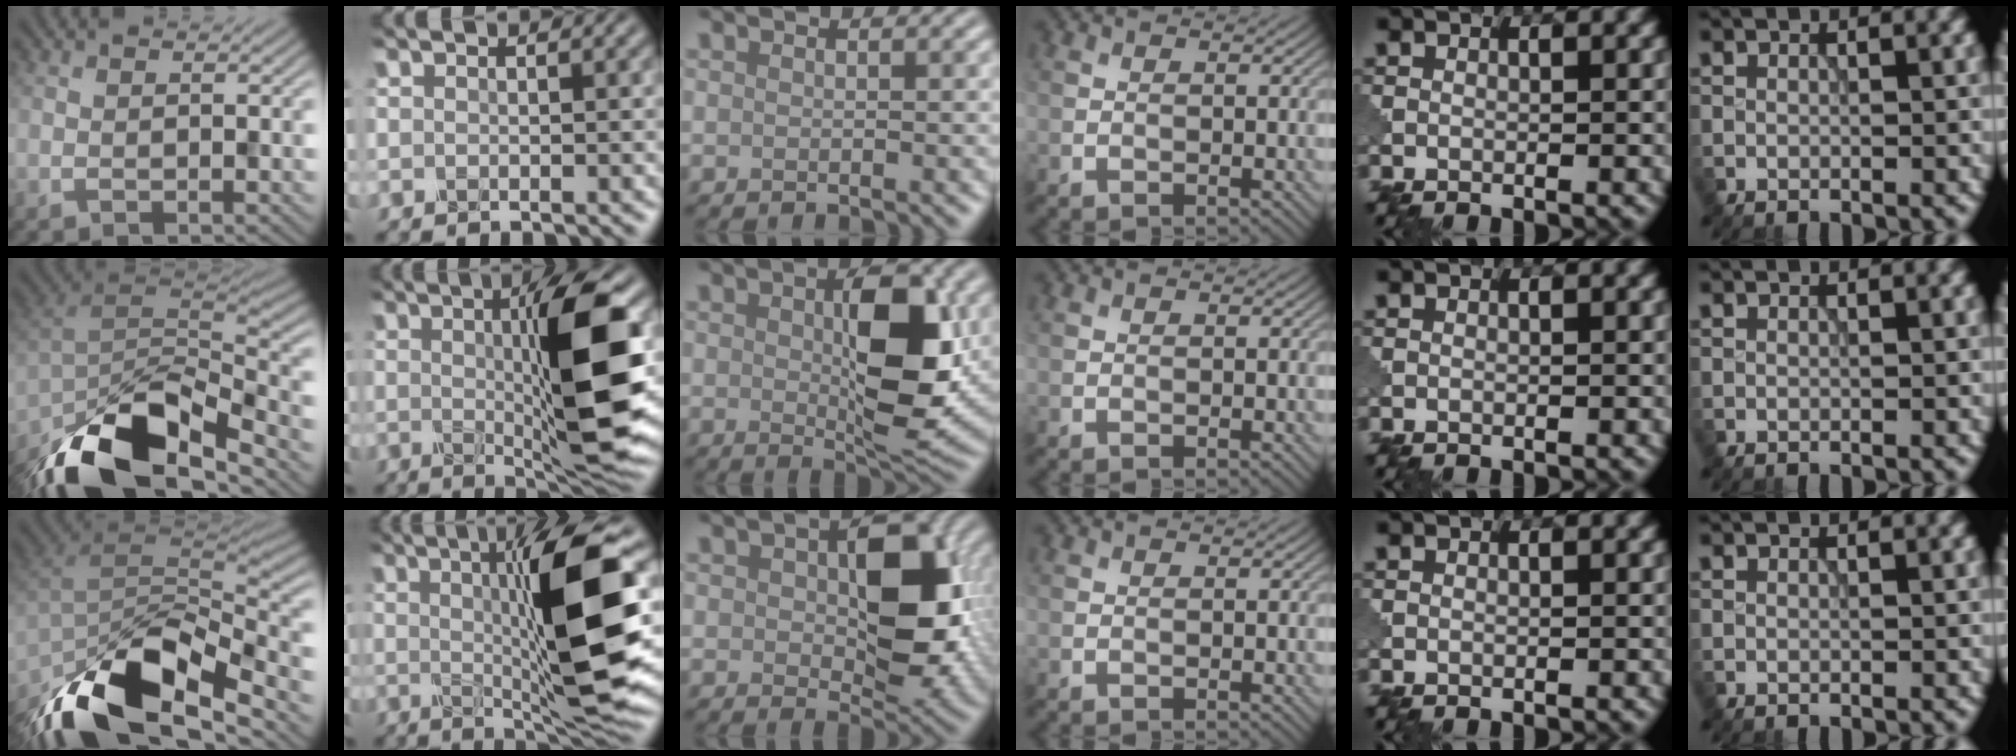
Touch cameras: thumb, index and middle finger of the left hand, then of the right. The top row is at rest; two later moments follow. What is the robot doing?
{"motion": "shake", "object": "sieve"}